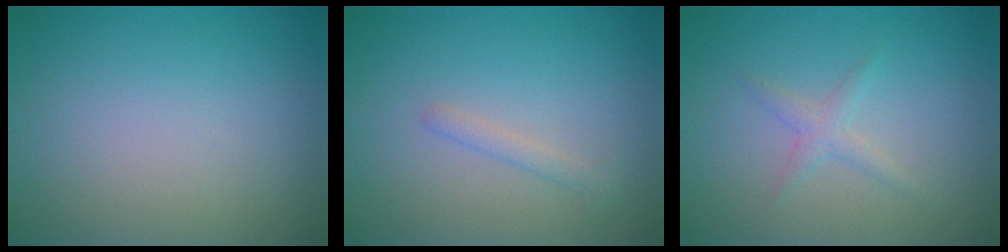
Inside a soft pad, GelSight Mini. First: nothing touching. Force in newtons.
{"total": 1.1, "press": 1.1, "slide": 0.0}
{"total": 1.8, "press": 1.8, "slide": 0.1}